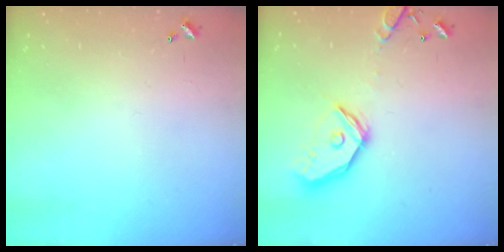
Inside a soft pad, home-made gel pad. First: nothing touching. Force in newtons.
{"total": 16.4, "press": 16.2, "slide": 2.5}